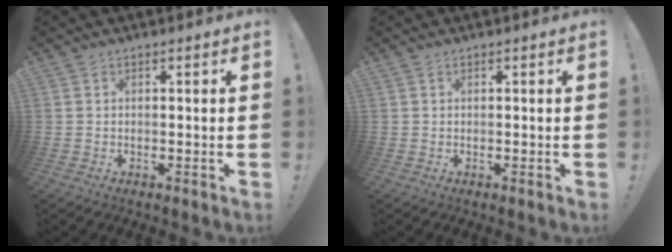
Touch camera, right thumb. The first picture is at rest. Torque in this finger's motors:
{"motor_torque": [0.00, 0.00, 0.00, 0.02, 0.05]}